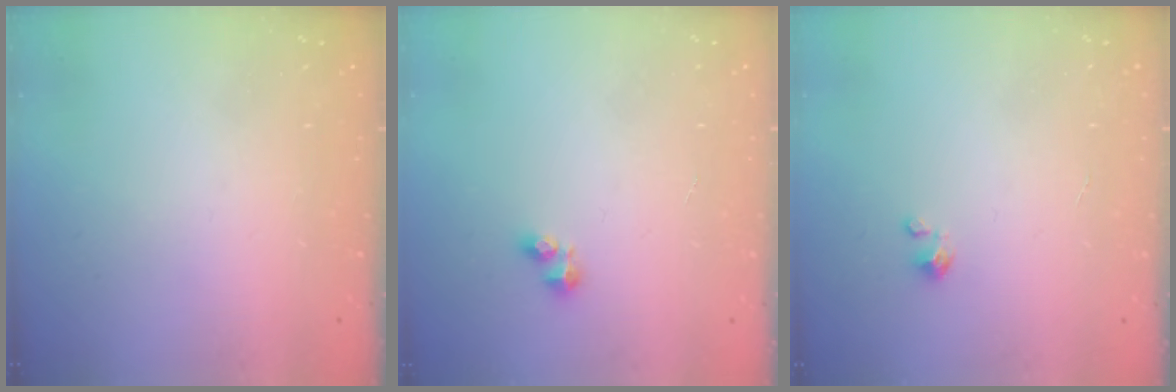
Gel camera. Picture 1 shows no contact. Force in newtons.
{"total": 2.6, "press": 2.6, "slide": 0.2}
{"total": 1.3, "press": 1.3, "slide": 0.1}